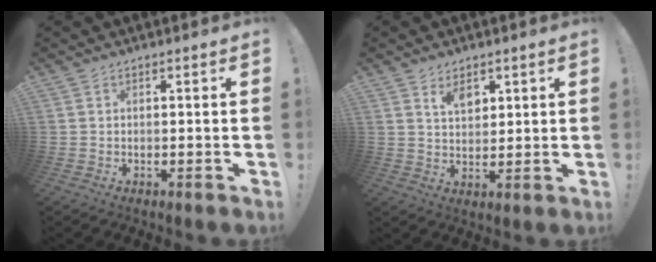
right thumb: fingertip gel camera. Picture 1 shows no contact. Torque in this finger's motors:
{"motor_torque": [0.12, 0.93, 0.24, 0.40, 0.00]}